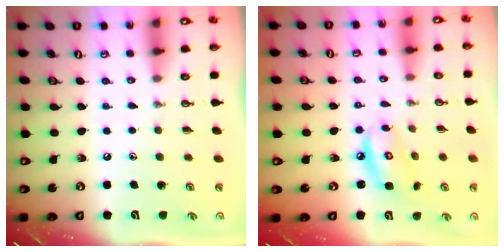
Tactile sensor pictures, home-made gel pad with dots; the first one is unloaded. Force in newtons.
{"total": 7.7, "press": 7.7, "slide": 0.6}